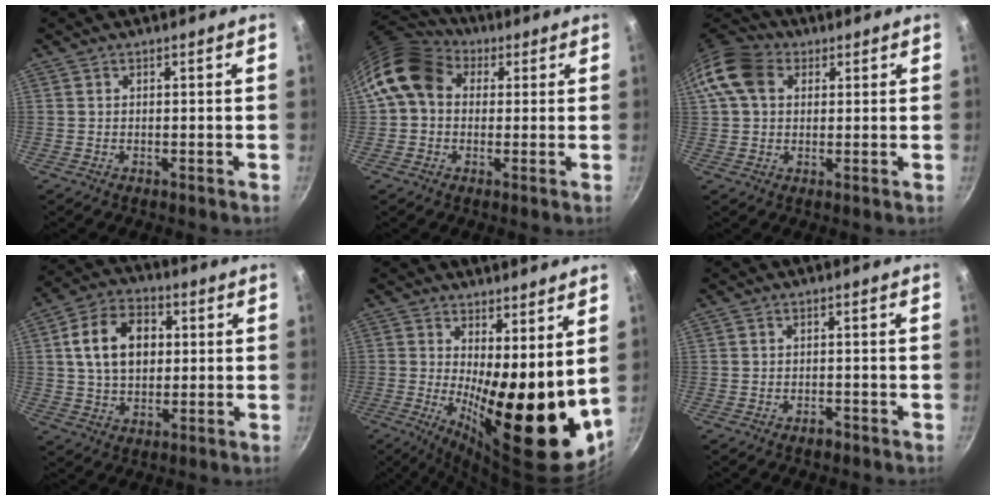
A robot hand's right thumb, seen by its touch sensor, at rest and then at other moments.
{"total": 12.3, "force": [2.5, 9.7, 7.0], "torque": [-0.110, 0.024, 0.025]}
{"total": 10.4, "force": [2.8, 7.8, 6.2], "torque": [-0.099, 0.015, 0.035]}
{"total": 12.9, "force": [2.2, 9.1, 8.8], "torque": [-0.126, 0.013, 0.029]}
{"total": 19.0, "force": [1.7, 6.8, 17.7], "torque": [-0.228, -0.032, 0.038]}
{"total": 1.6, "force": [-1.1, 0.8, 0.8], "torque": [-0.010, 0.011, -0.014]}